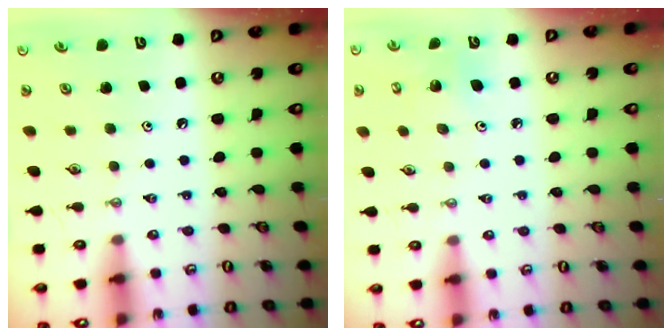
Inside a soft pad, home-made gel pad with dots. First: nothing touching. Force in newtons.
{"total": 4.8, "press": 4.7, "slide": 0.9}